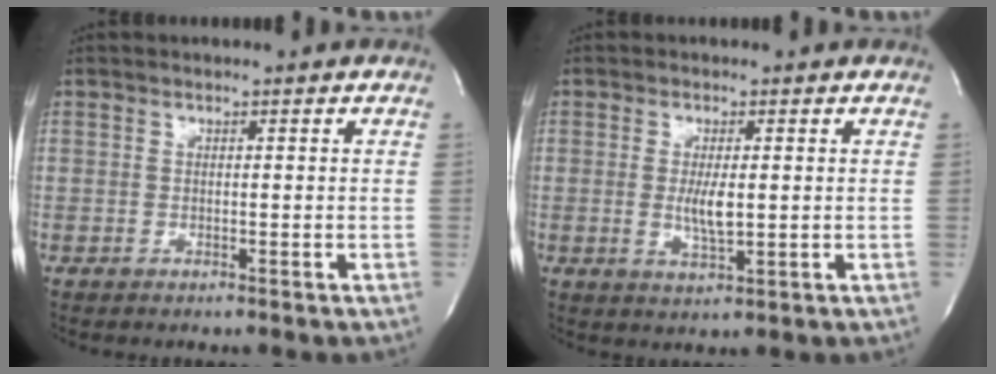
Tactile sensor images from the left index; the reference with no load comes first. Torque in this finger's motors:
{"motor_torque": [0.36, 0.22, 0.11, 0.03]}